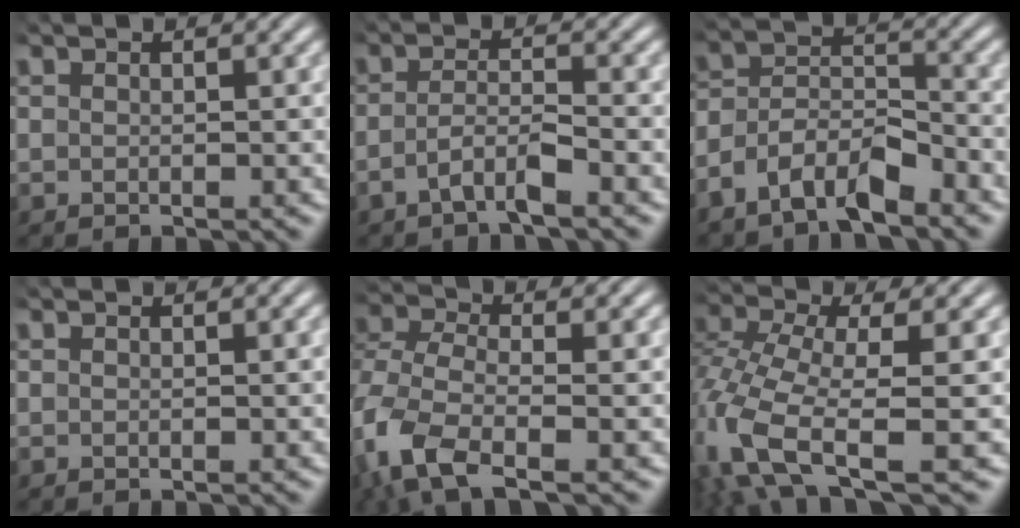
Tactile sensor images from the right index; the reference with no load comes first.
{"total": 3.5, "force": [-2.7, 1.2, 2.0], "torque": [-0.044, -0.013, -0.047]}
{"total": 7.8, "force": [-4.8, 5.4, 2.8], "torque": [-0.069, -0.025, -0.087]}
{"total": 0.0}
{"total": 6.9, "force": [-2.6, 4.3, 4.6], "torque": [-0.143, -0.048, -0.027]}
{"total": 9.1, "force": [-3.6, 5.5, 6.3], "torque": [-0.175, -0.058, -0.041]}